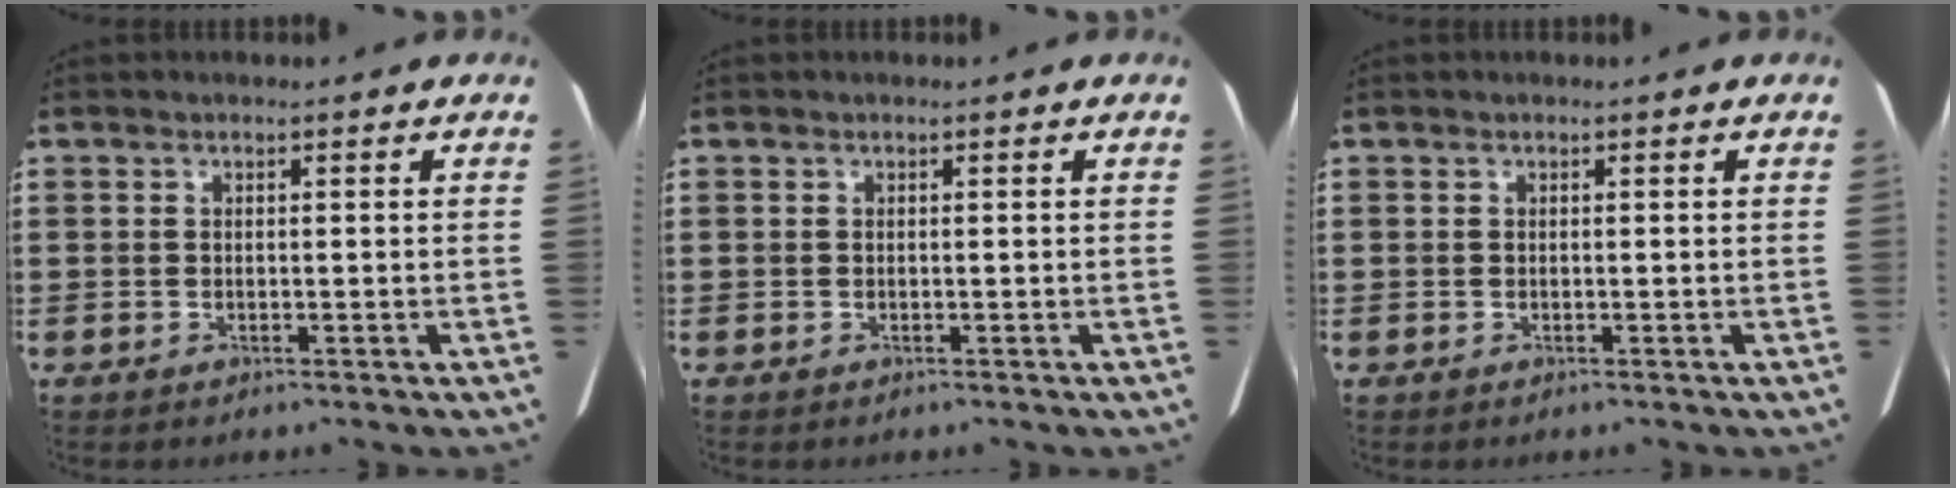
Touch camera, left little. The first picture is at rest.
{"total": 0.0}
{"total": 0.0}